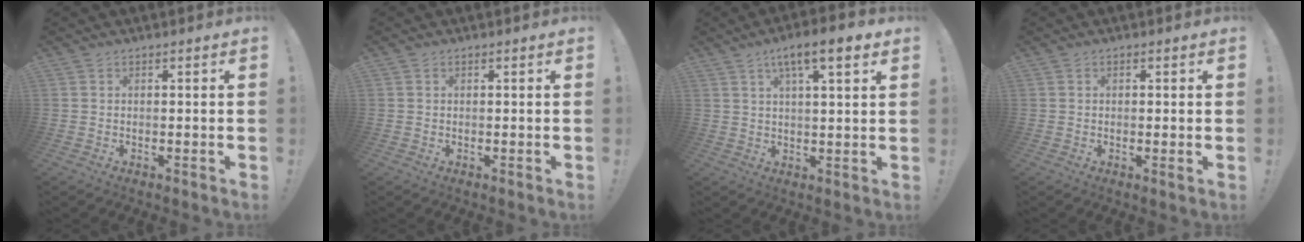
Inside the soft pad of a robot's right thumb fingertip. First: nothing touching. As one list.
[{"total": 0.0}, {"total": 9.4, "force": [5.1, 2.1, 7.7], "torque": [-0.113, -0.019, 0.081]}, {"total": 1.2, "force": [0.2, 0.2, 1.2], "torque": [-0.014, -0.002, 0.000]}]